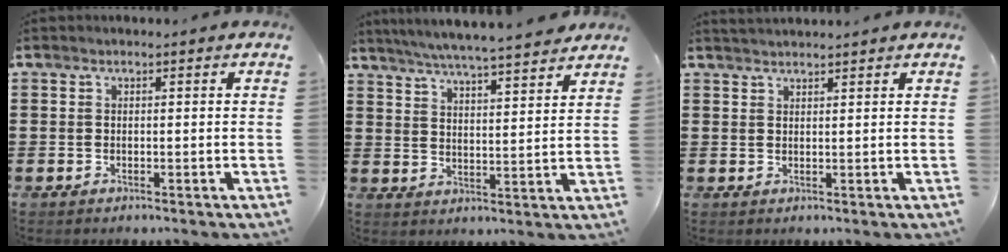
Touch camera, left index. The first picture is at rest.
{"total": 5.3, "force": [5.1, -0.4, 1.5], "torque": [-0.049, -0.030, 0.088]}
{"total": 1.5, "force": [1.5, -0.1, 0.1], "torque": [-0.005, 0.002, 0.029]}